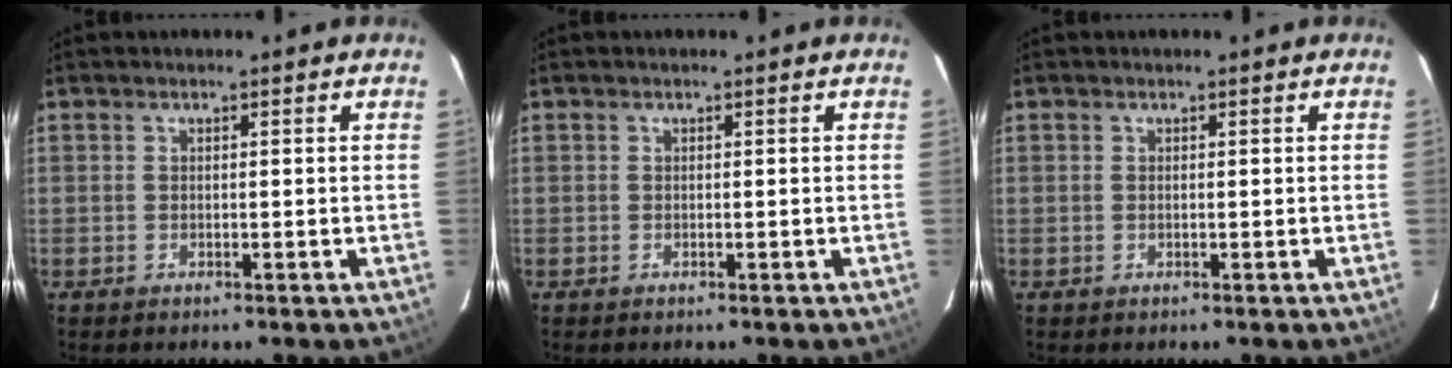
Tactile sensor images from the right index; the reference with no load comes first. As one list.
[{"total": 0.0}, {"total": 0.0}]